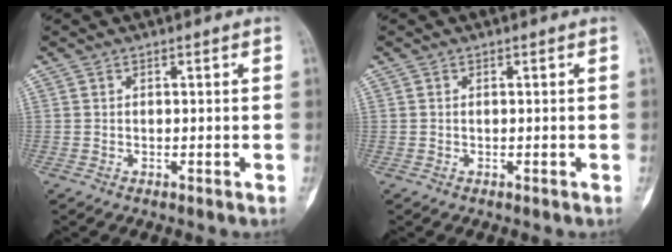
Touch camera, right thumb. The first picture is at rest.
{"total": 0.0}